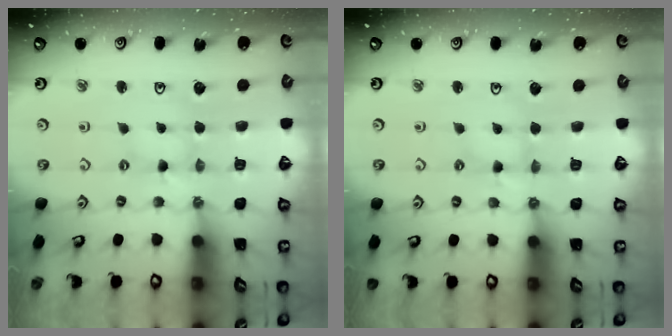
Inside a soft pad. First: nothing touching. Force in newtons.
{"total": 1.7, "press": 1.6, "slide": 0.3}